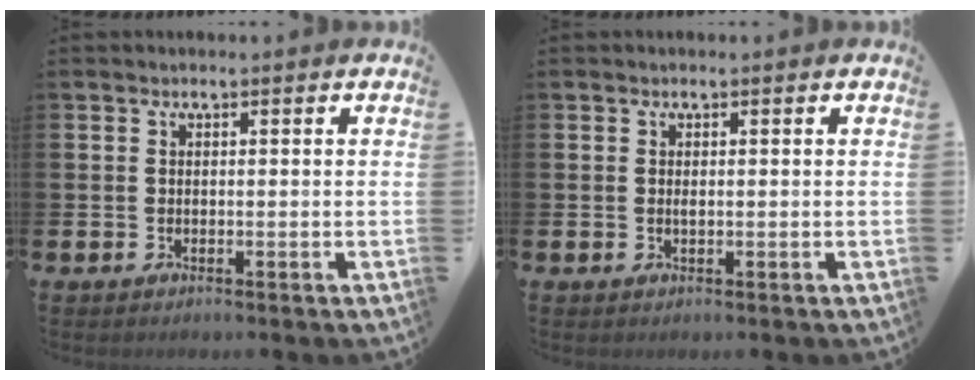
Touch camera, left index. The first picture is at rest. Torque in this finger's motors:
{"motor_torque": [0.07, 0.04, -0.01, 0.02]}